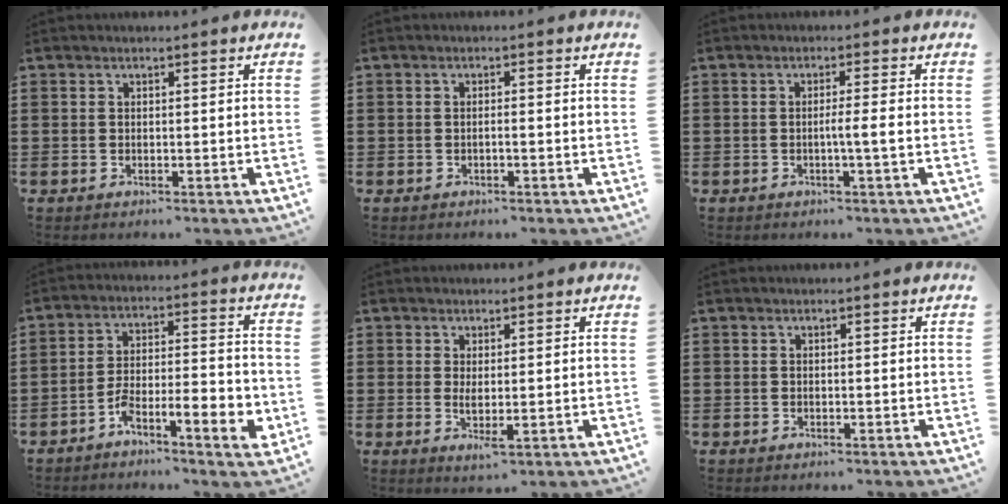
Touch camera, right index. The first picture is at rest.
{"total": 0.8, "force": [-0.4, 0.0, 0.7], "torque": [-0.014, -0.003, -0.006]}
{"total": 2.8, "force": [-0.5, -0.3, 2.7], "torque": [-0.049, -0.007, -0.012]}
{"total": 8.0, "force": [-4.5, 2.2, 6.2], "torque": [-0.115, 0.005, -0.084]}
{"total": 2.5, "force": [0.4, 0.4, 2.5], "torque": [-0.047, -0.005, 0.007]}
{"total": 0.0}